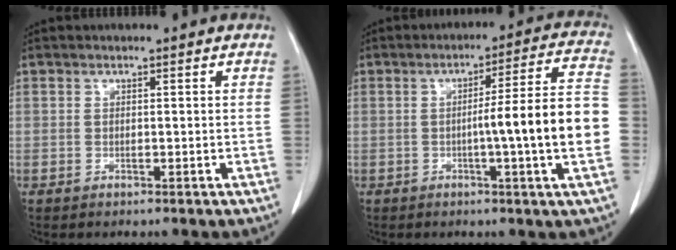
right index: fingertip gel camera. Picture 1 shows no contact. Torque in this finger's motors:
{"motor_torque": [0.41, -0.15, 0.27, 0.09]}